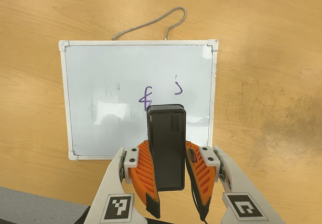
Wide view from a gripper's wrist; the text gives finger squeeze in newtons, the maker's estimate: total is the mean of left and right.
{"total": 8.7, "left": 7.3, "right": 10.1}